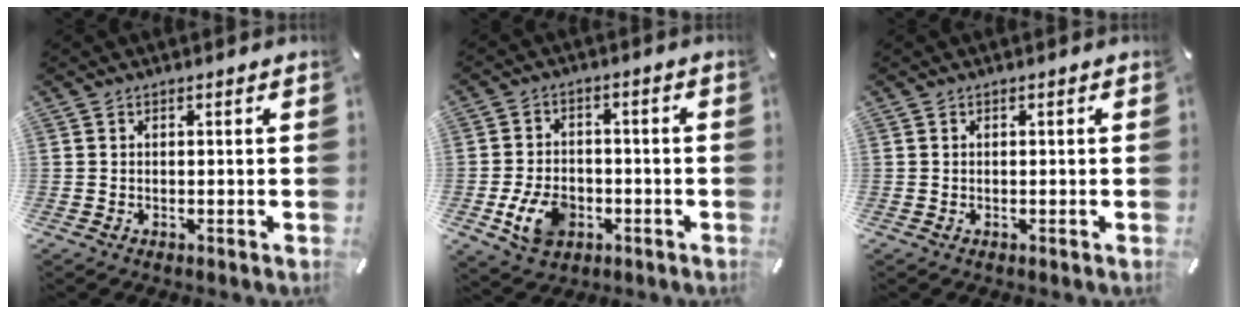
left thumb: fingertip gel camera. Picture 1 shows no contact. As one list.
[{"total": 9.1, "force": [-3.1, 6.6, 5.5], "torque": [-0.117, 0.009, -0.056]}, {"total": 0.0}]